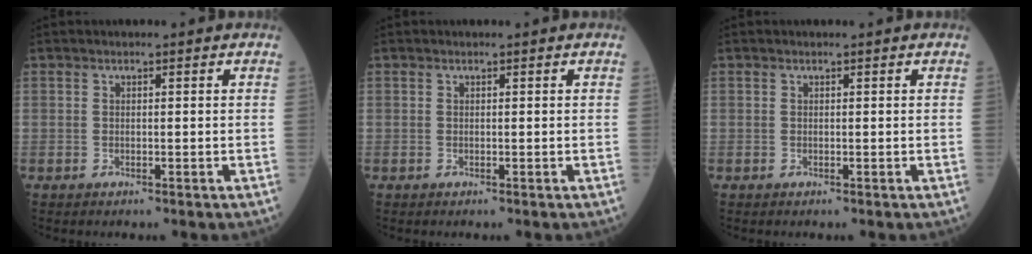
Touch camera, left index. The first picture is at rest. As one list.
[{"total": 0.0}, {"total": 0.0}]